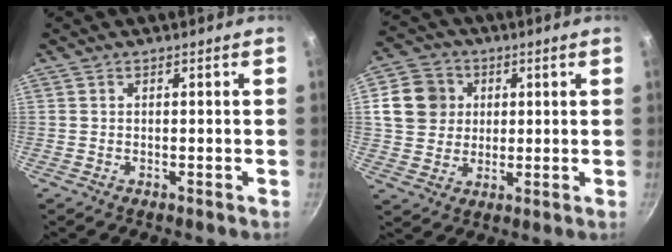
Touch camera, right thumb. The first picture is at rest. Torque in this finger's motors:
{"motor_torque": [0.79, 2.00, 0.65, -0.20, 0.23]}